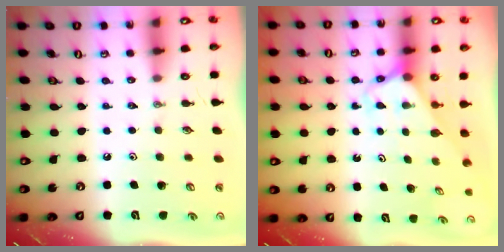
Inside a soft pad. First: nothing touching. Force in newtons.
{"total": 2.6, "press": 2.6, "slide": 0.1}